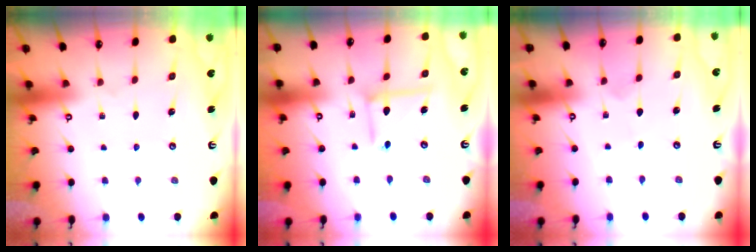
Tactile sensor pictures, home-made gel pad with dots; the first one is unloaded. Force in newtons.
{"total": 7.2, "press": 7.2, "slide": 0.6}
{"total": 0.0}